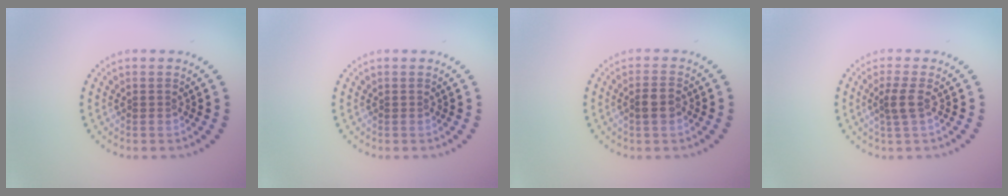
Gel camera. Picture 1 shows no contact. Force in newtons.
{"total": 0.0}
{"total": 2.1, "press": 2.0, "slide": 0.6}
{"total": 1.8, "press": 1.4, "slide": 1.1}